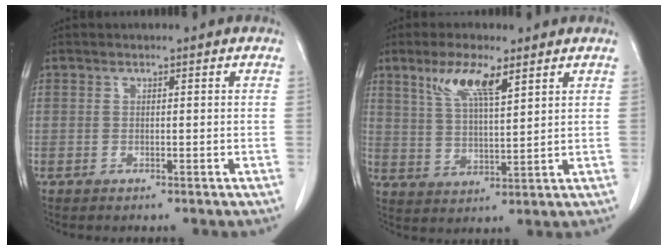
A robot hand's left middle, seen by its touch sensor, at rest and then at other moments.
{"total": 7.6, "force": [4.6, 1.4, 6.0], "torque": [-0.122, 0.001, 0.089]}